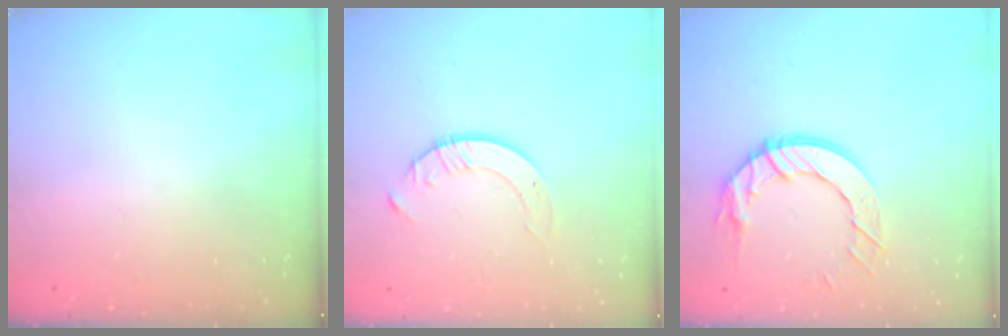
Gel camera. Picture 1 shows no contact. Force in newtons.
{"total": 3.1, "press": 3.1, "slide": 0.4}
{"total": 11.6, "press": 11.6, "slide": 1.0}